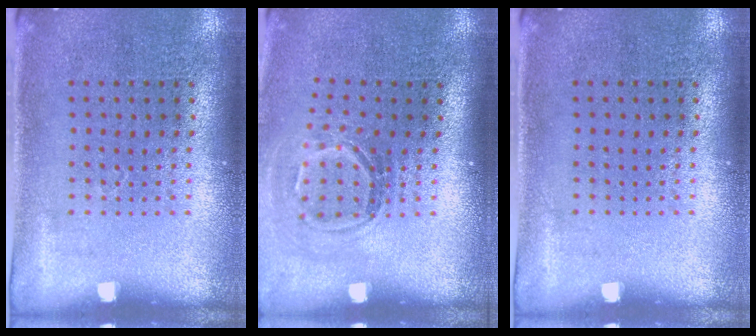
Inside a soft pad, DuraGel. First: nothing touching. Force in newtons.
{"total": 1.7, "press": 1.1, "slide": 1.3}
{"total": 0.0}